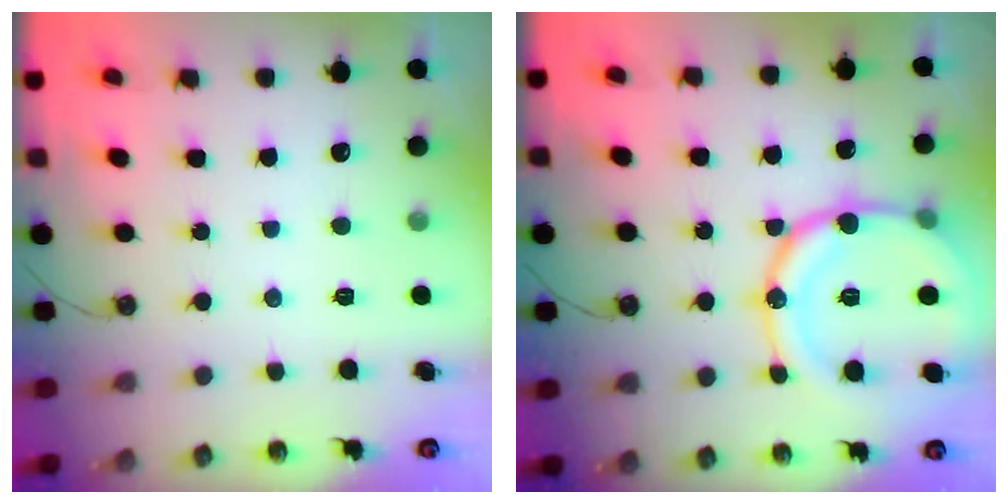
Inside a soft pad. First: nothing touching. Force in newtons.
{"total": 21.3, "press": 21.0, "slide": 3.8}